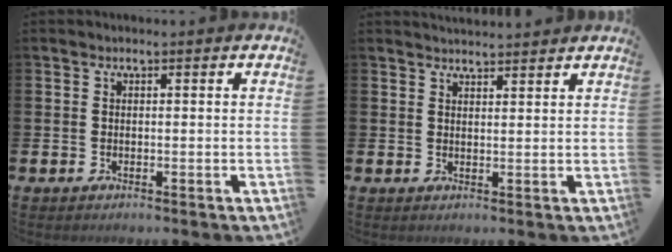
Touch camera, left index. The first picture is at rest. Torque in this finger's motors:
{"motor_torque": [-1.01, -0.78, -0.74, 0.02]}